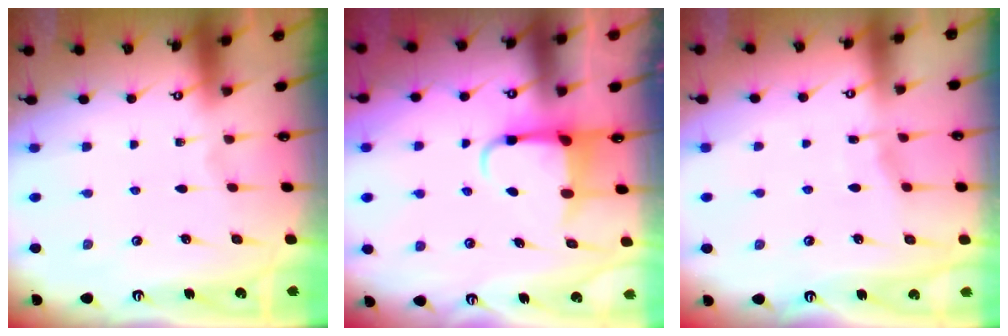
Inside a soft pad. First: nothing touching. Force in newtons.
{"total": 4.5, "press": 4.5, "slide": 0.3}
{"total": 4.5, "press": 4.5, "slide": 0.4}